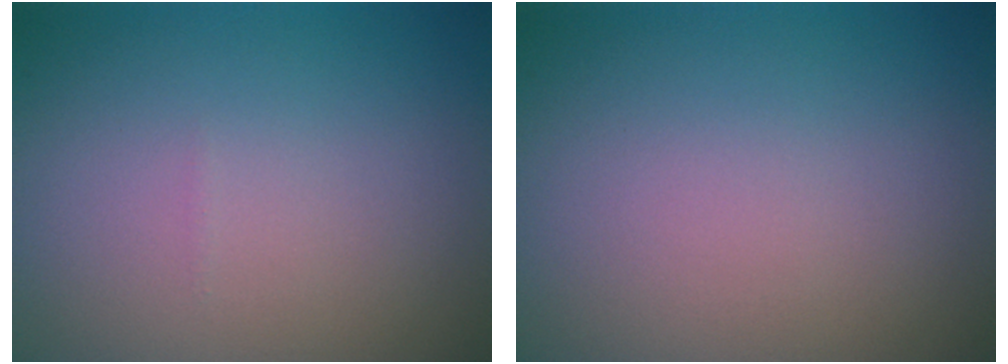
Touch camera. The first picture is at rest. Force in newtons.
{"total": 0.0}